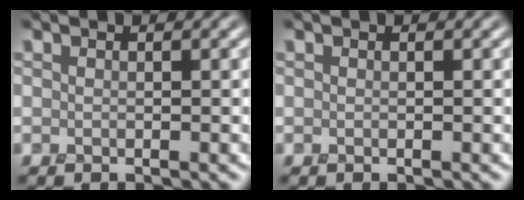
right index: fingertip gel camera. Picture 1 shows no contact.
{"total": 0.0}